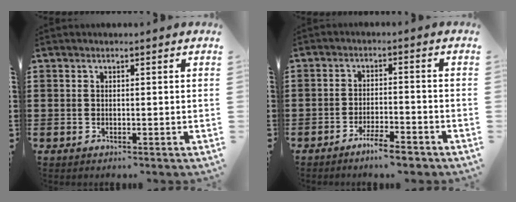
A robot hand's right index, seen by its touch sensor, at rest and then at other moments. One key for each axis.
{"total": 4.1, "fx": -3.5, "fy": 0.2, "fz": 2.0, "tx": -0.041, "ty": -0.003, "tz": -0.066}